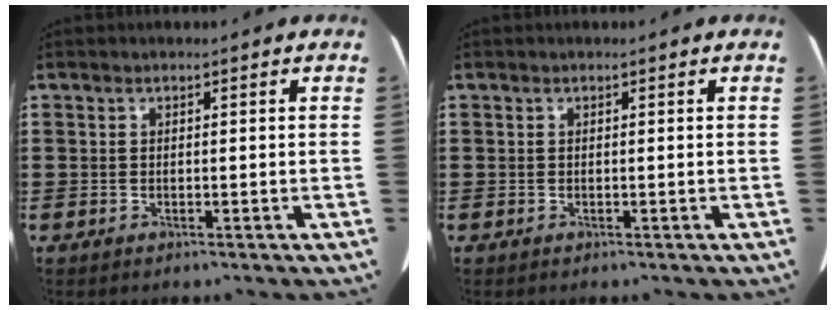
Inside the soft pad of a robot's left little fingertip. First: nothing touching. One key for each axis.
{"total": 0.0}